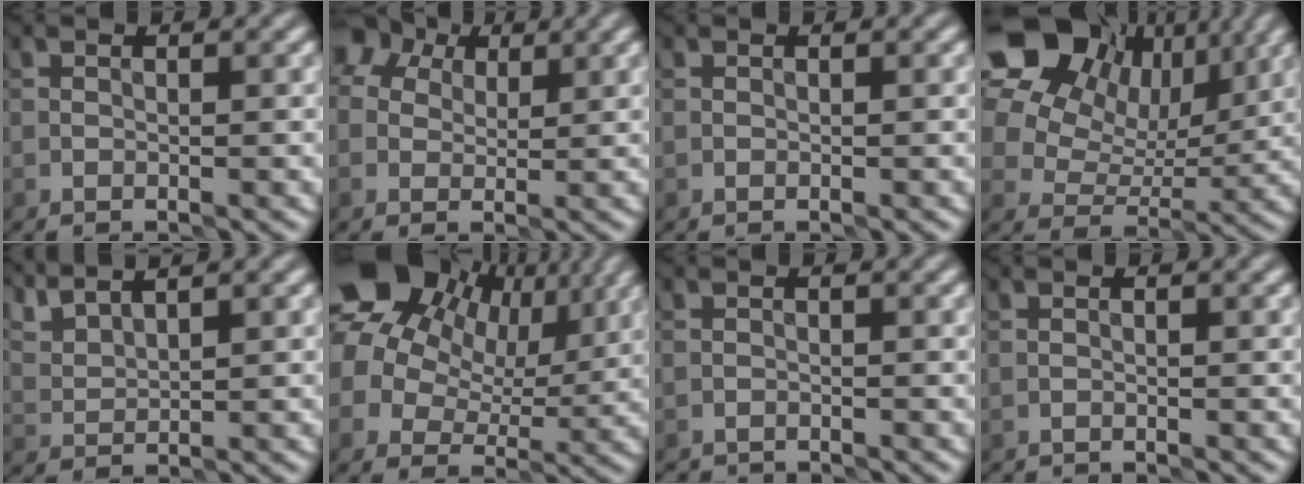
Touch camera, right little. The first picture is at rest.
{"total": 4.9, "force": [2.0, 3.8, 2.3], "torque": [-0.035, 0.027, 0.008]}
{"total": 0.0}
{"total": 17.3, "force": [9.2, 11.8, 8.7], "torque": [-0.189, 0.059, 0.159]}
{"total": 2.8, "force": [2.6, 0.4, 0.7], "torque": [-0.023, 0.003, 0.064]}
{"total": 16.1, "force": [7.6, 11.9, 7.7], "torque": [-0.183, 0.037, 0.132]}
{"total": 2.1, "force": [-2.1, 0.3, 0.0], "torque": [0.001, -0.010, -0.045]}
{"total": 1.1, "force": [-1.1, 0.0, -0.1], "torque": [0.002, -0.007, -0.027]}